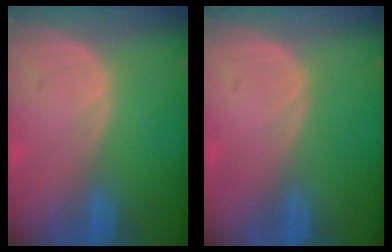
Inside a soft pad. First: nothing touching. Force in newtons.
{"total": 0.0}